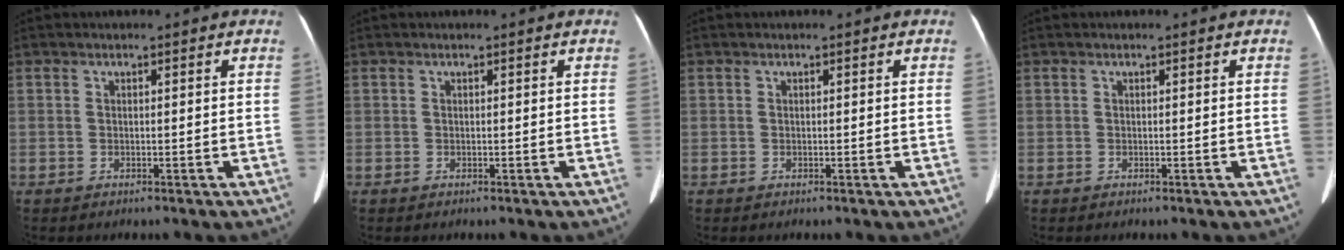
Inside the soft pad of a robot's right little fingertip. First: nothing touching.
{"total": 0.0}
{"total": 0.0}
{"total": 0.0}